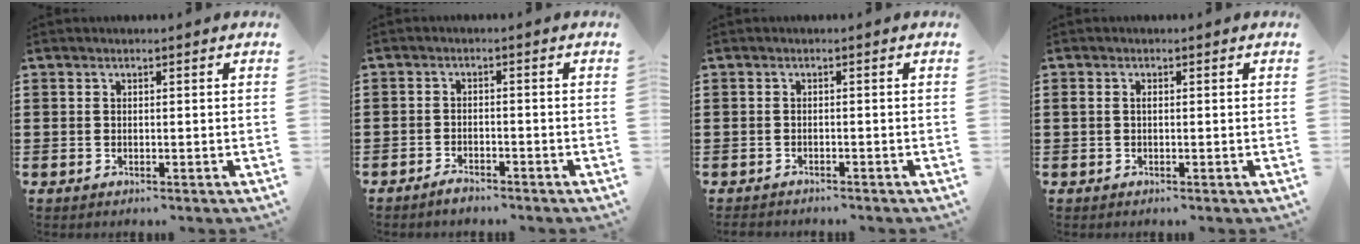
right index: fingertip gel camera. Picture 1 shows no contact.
{"total": 1.9, "force": [-1.9, 0.2, 0.1], "torque": [-0.007, 0.000, -0.039]}
{"total": 1.2, "force": [-1.2, 0.0, -0.1], "torque": [-0.001, 0.000, -0.025]}
{"total": 0.8, "force": [0.0, 0.4, 0.7], "torque": [-0.015, 0.001, -0.001]}